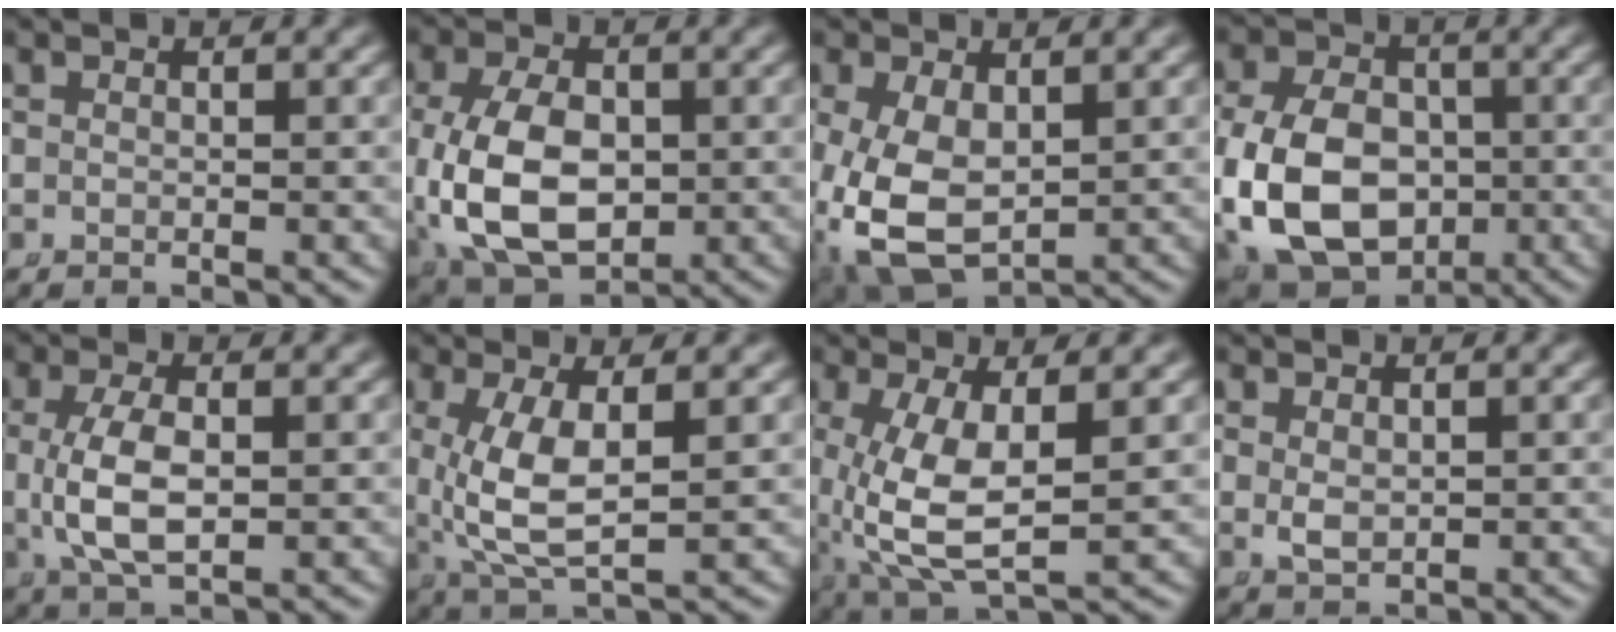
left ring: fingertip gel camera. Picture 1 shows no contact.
{"total": 9.7, "force": [-0.9, 6.7, 7.0], "torque": [-0.163, -0.036, 0.011]}
{"total": 8.0, "force": [-2.1, 5.6, 5.4], "torque": [-0.144, -0.061, -0.003]}
{"total": 12.0, "force": [-2.1, 9.5, 7.1], "torque": [-0.163, -0.050, -0.013]}
{"total": 4.7, "force": [-0.1, 2.1, 4.2], "torque": [-0.106, -0.008, 0.009]}
{"total": 6.6, "force": [0.6, 3.0, 5.8], "torque": [-0.121, -0.016, 0.027]}
{"total": 8.4, "force": [0.0, 4.3, 7.2], "torque": [-0.157, -0.036, 0.028]}
{"total": 1.3, "force": [0.3, 0.8, 1.1], "torque": [-0.030, -0.017, 0.022]}